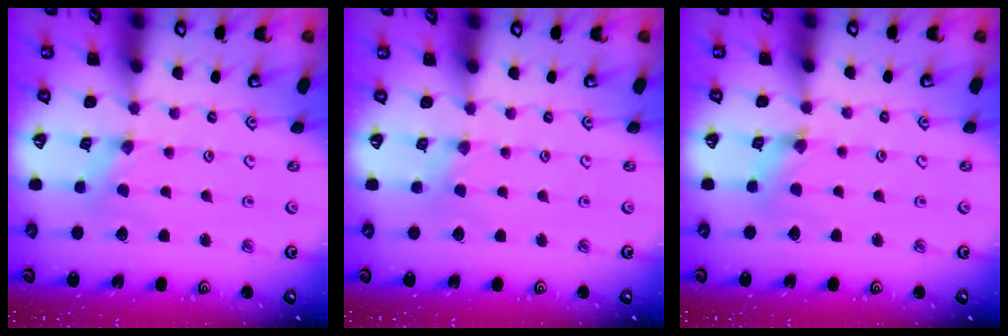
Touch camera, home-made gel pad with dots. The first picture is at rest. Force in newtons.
{"total": 1.2, "press": 1.2, "slide": 0.3}
{"total": 2.8, "press": 2.8, "slide": 0.3}